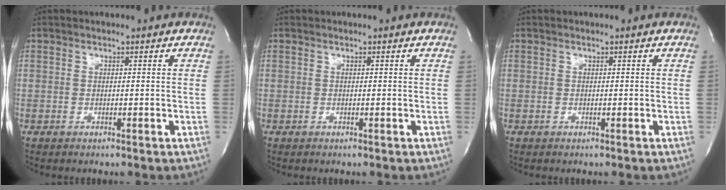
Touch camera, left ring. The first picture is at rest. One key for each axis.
{"total": 0.0}
{"total": 0.0}